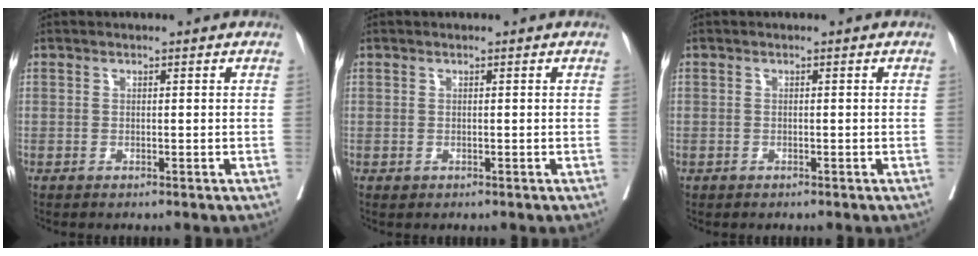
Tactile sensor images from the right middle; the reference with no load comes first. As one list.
[{"total": 0.0}, {"total": 0.0}]